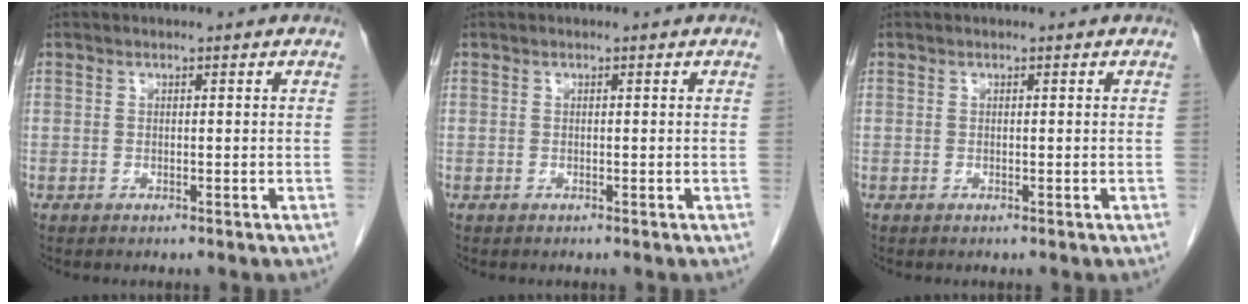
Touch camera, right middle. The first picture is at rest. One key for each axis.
{"total": 0.0}
{"total": 0.0}